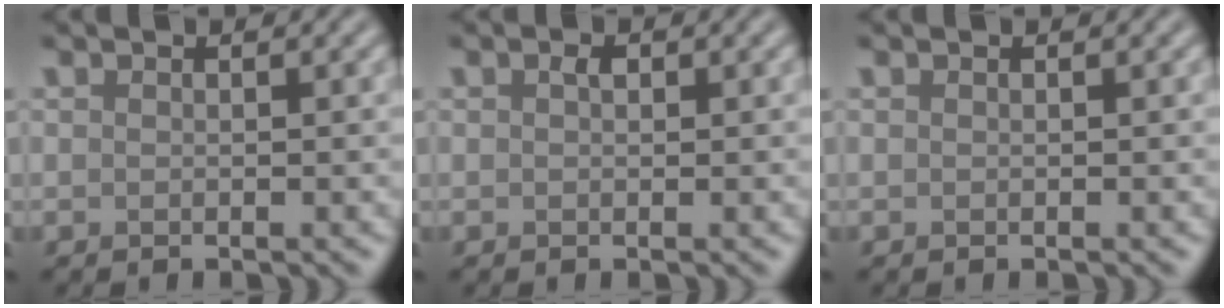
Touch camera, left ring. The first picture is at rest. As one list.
[{"total": 0.9, "force": [0.3, 0.5, 0.6], "torque": [-0.010, 0.001, 0.002]}, {"total": 0.0}]